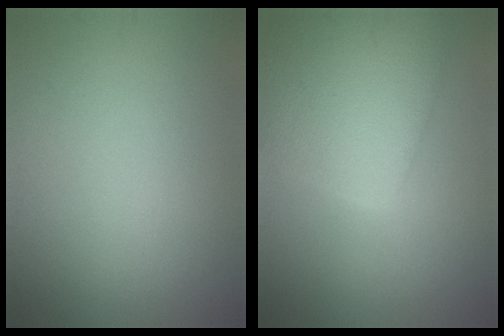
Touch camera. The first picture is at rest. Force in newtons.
{"total": 7.5, "press": 7.5, "slide": 0.4}